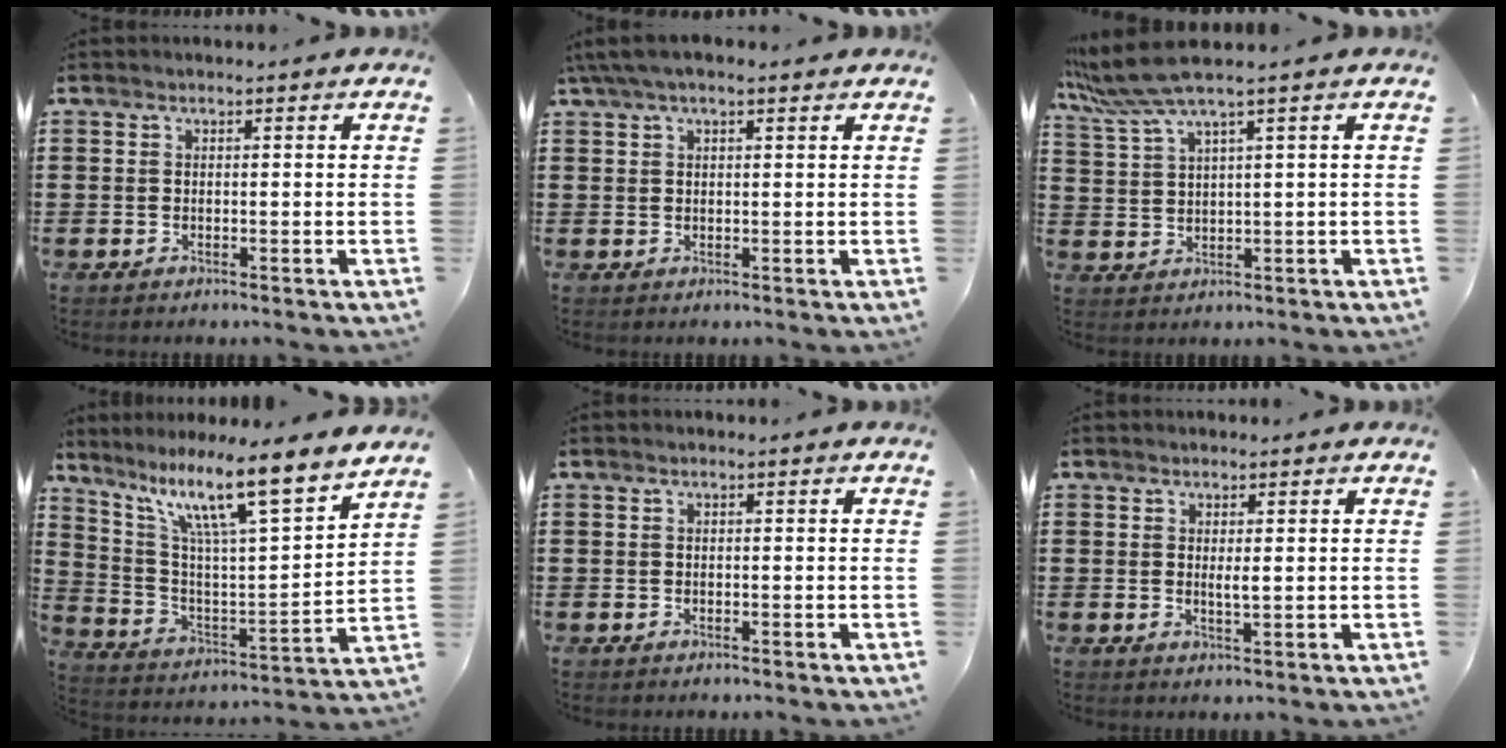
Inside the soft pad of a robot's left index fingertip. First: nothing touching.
{"total": 3.5, "force": [2.1, 1.0, 2.6], "torque": [-0.054, 0.009, 0.039]}
{"total": 6.0, "force": [4.1, -0.1, 4.3], "torque": [-0.111, -0.013, 0.069]}
{"total": 11.9, "force": [8.8, 0.9, 8.0], "torque": [-0.172, -0.060, 0.136]}
{"total": 0.0}
{"total": 1.8, "force": [0.3, 0.4, 1.8], "torque": [-0.034, -0.001, 0.004]}